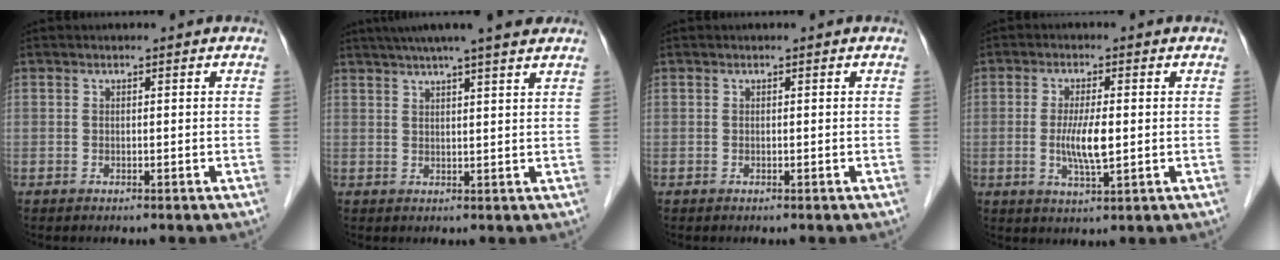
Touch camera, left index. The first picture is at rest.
{"total": 16.6, "force": [14.4, 0.3, 8.2], "torque": [-0.136, 0.019, 0.197]}
{"total": 0.0}
{"total": 5.4, "force": [-0.3, 0.8, 5.4], "torque": [-0.109, -0.010, -0.005]}